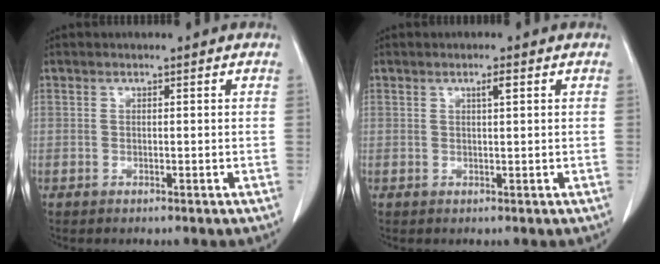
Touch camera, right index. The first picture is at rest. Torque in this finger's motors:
{"motor_torque": [0.14, -0.08, -0.01, 0.01]}